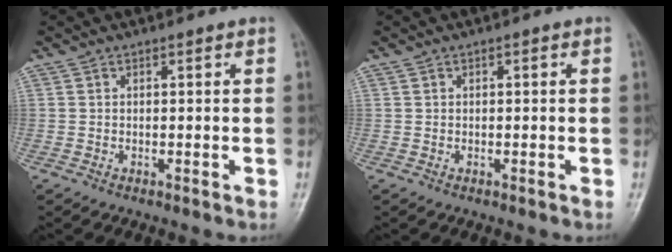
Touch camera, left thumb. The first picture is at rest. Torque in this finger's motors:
{"motor_torque": [0.00, 0.00, 0.00, 0.00, 0.00]}